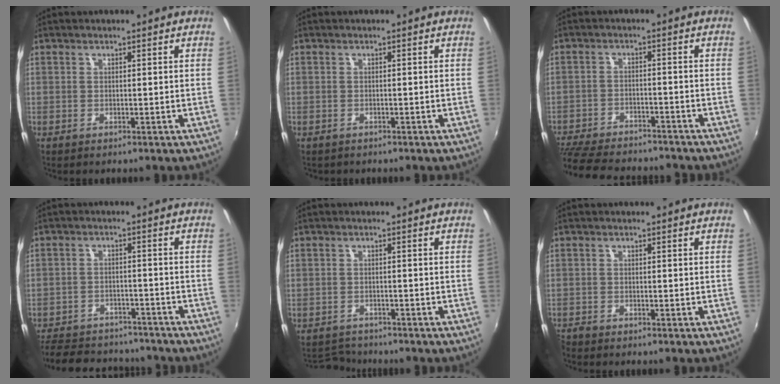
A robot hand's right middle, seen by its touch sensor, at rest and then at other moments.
{"total": 0.7, "force": [-0.6, 0.3, 0.1], "torque": [-0.007, 0.000, -0.007]}
{"total": 17.1, "force": [-14.7, 5.0, 7.3], "torque": [-0.167, -0.023, -0.223]}
{"total": 16.2, "force": [-13.7, 6.7, 5.7], "torque": [-0.142, 0.017, -0.189]}
{"total": 3.4, "force": [-3.3, 0.8, -0.1], "torque": [-0.012, 0.002, -0.060]}
{"total": 1.3, "force": [-1.3, 0.1, 0.3], "torque": [-0.007, -0.008, -0.027]}